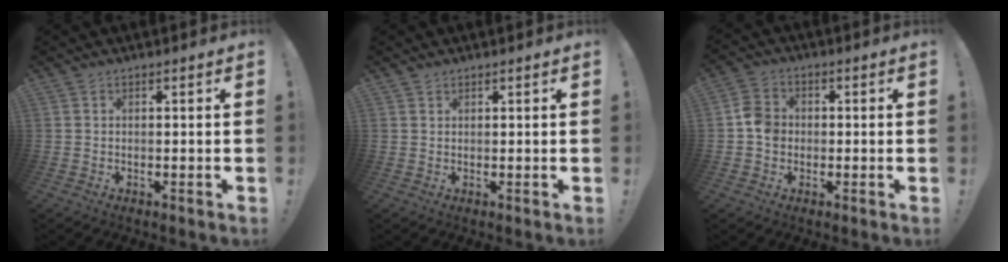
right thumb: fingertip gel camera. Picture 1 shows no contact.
{"total": 1.0, "force": [0.8, 0.5, 0.1], "torque": [0.003, -0.002, 0.015]}
{"total": 6.6, "force": [-0.9, 5.6, 3.4], "torque": [-0.054, 0.020, -0.013]}